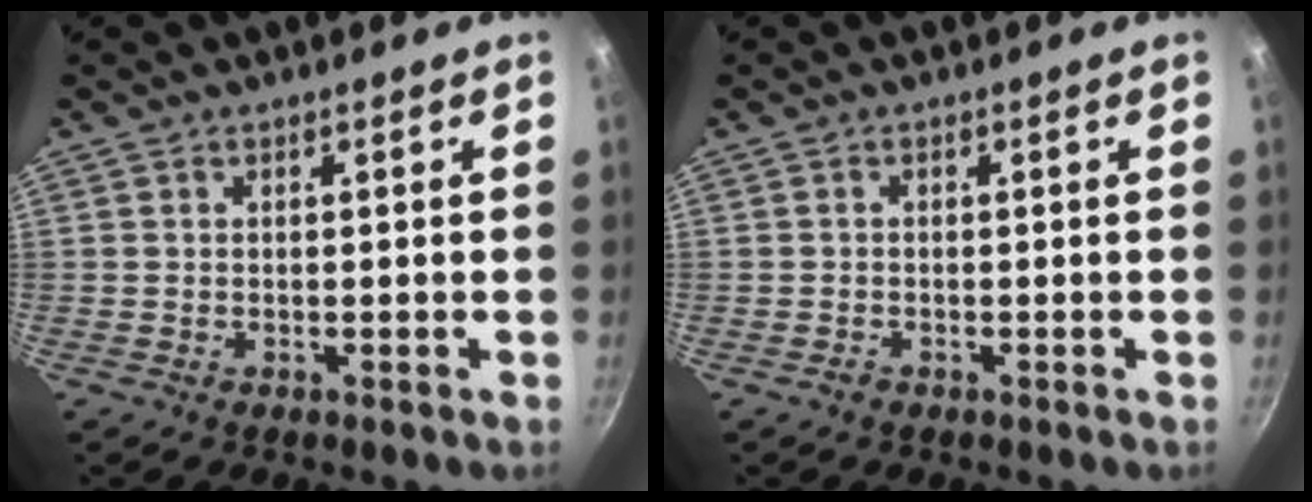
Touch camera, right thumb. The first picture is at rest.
{"total": 0.7, "force": [-0.5, 0.5, 0.2], "torque": [-0.002, 0.002, -0.012]}